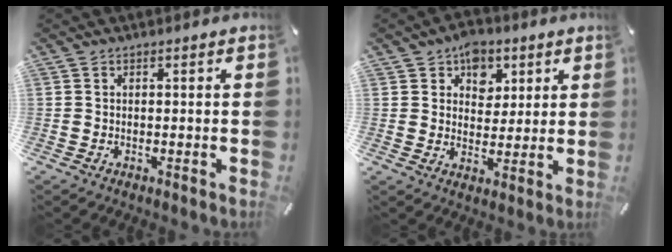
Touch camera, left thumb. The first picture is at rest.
{"total": 7.3, "force": [3.8, 5.8, 2.1], "torque": [-0.016, -0.017, 0.065]}